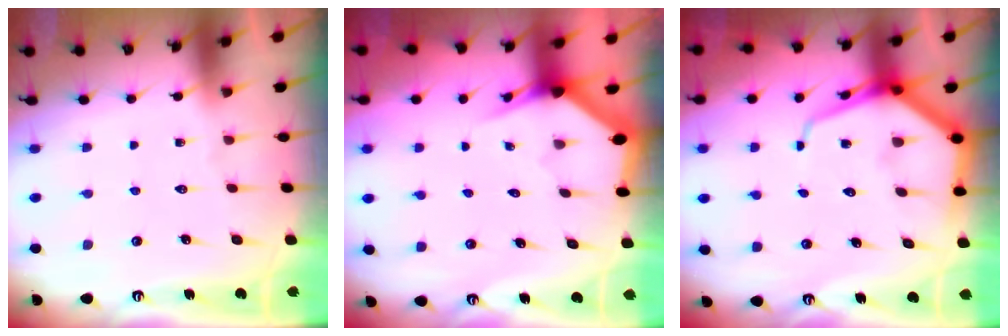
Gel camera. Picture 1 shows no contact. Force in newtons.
{"total": 2.9, "press": 2.9, "slide": 0.1}
{"total": 9.5, "press": 9.5, "slide": 1.0}